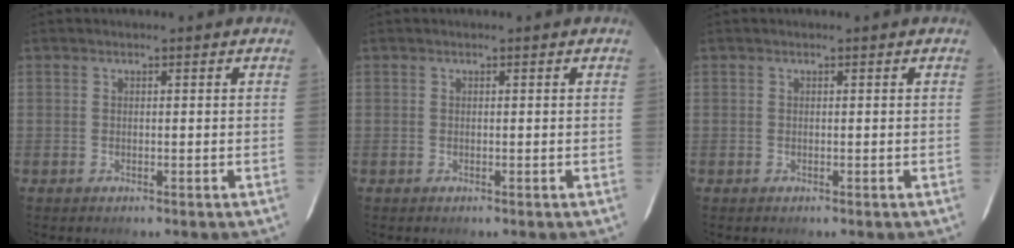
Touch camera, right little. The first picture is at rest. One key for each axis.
{"total": 0.0}
{"total": 0.0}